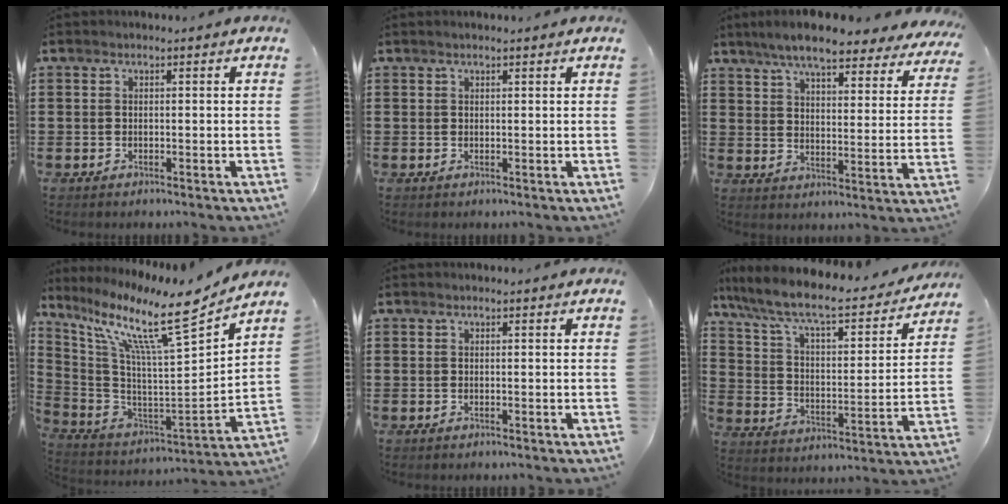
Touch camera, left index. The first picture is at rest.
{"total": 0.5, "force": [0.4, 0.0, 0.3], "torque": [-0.007, 0.000, 0.009]}
{"total": 8.1, "force": [7.2, 0.8, 3.6], "torque": [-0.092, -0.034, 0.127]}
{"total": 13.0, "force": [9.5, 1.3, 8.9], "torque": [-0.189, -0.072, 0.146]}
{"total": 0.0}
{"total": 8.6, "force": [7.2, 1.1, 4.6], "torque": [-0.119, -0.051, 0.117]}